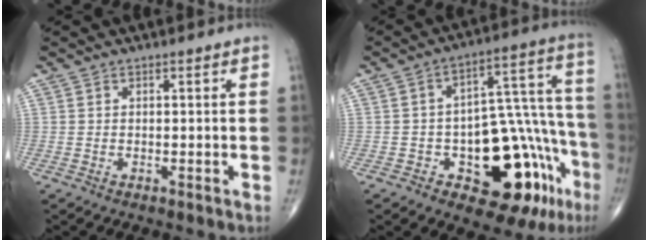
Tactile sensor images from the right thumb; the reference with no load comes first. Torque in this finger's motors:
{"motor_torque": [1.52, 0.79, 0.80, -0.95, 0.07]}